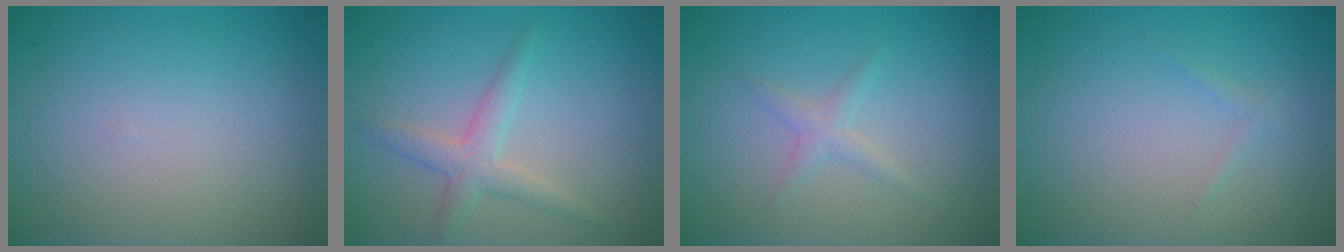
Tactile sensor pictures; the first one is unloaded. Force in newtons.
{"total": 2.5, "press": 2.5, "slide": 0.0}
{"total": 1.8, "press": 1.8, "slide": 0.1}
{"total": 0.6, "press": 0.6, "slide": 0.0}